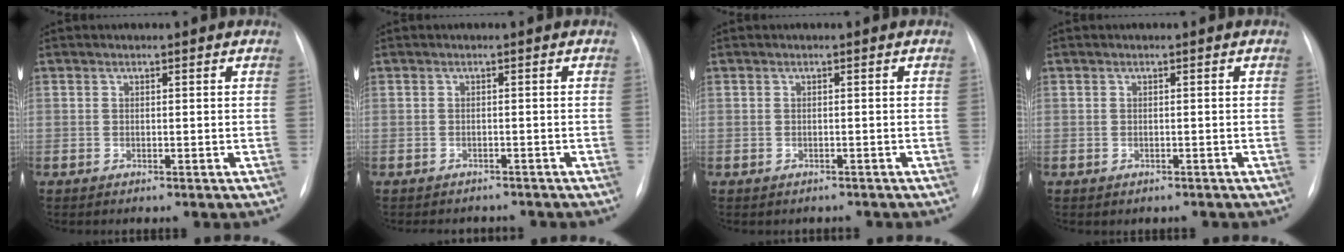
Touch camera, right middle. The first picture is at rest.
{"total": 3.9, "force": [-3.6, 1.6, 0.5], "torque": [-0.004, 0.002, -0.042]}
{"total": 1.6, "force": [-1.3, 0.8, 0.2], "torque": [-0.006, 0.001, -0.016]}
{"total": 1.0, "force": [-0.7, 0.7, 0.1], "torque": [-0.003, 0.002, -0.007]}